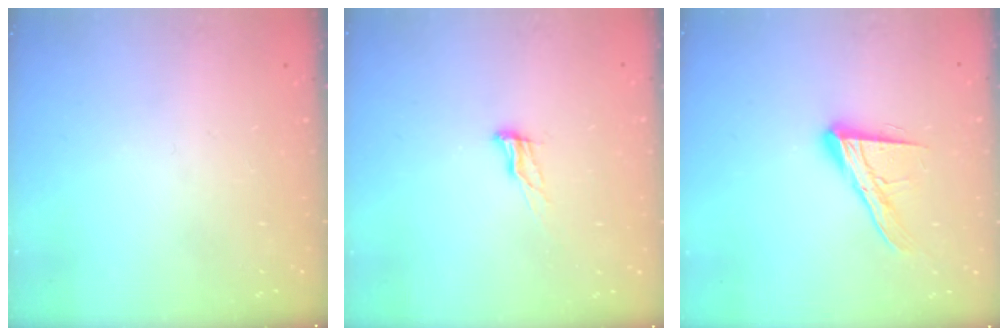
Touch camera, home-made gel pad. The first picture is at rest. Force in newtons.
{"total": 7.9, "press": 7.6, "slide": 2.2}
{"total": 14.2, "press": 14.1, "slide": 1.1}